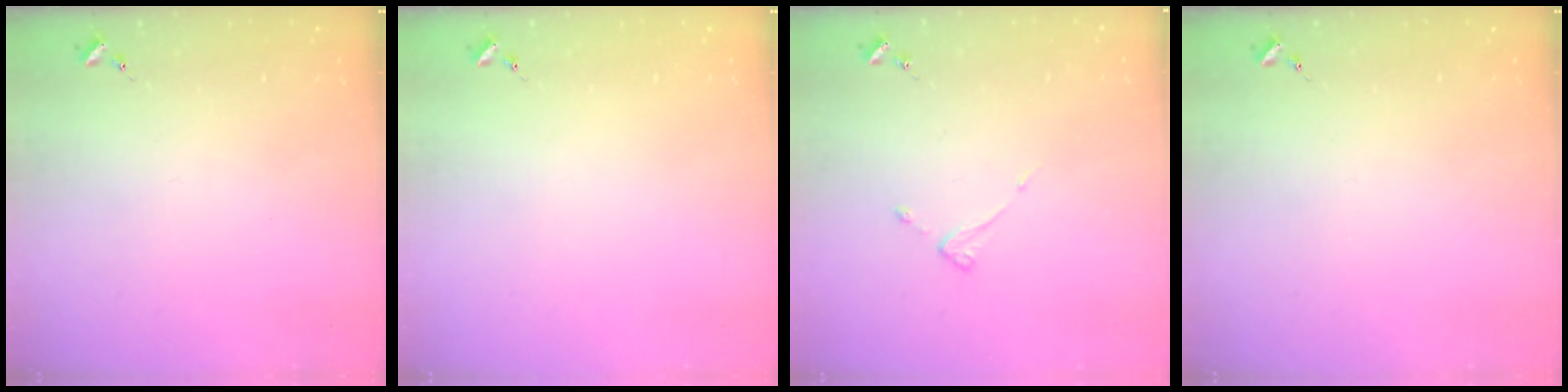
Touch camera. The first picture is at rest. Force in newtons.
{"total": 0.0}
{"total": 3.6, "press": 3.6, "slide": 0.3}
{"total": 0.0}